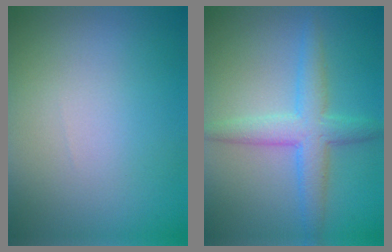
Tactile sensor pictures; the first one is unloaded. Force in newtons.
{"total": 4.1, "press": 4.1, "slide": 0.1}